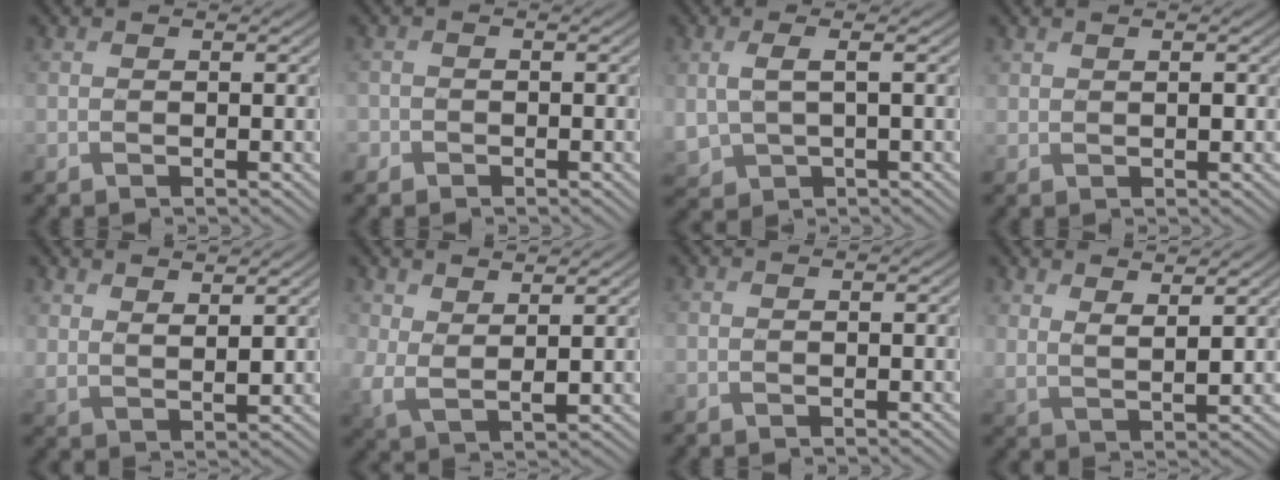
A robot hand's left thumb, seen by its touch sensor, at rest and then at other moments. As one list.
[{"total": 1.4, "force": [-0.8, 1.2, 0.0], "torque": [0.009, -0.002, -0.020]}, {"total": 4.3, "force": [0.7, 2.3, 3.6], "torque": [-0.091, -0.005, 0.019]}, {"total": 1.2, "force": [0.7, 0.8, 0.6], "torque": [-0.014, -0.003, 0.018]}, {"total": 4.1, "force": [3.2, 1.4, 2.2], "torque": [-0.050, -0.007, 0.067]}, {"total": 5.0, "force": [2.9, 2.4, 3.4], "torque": [-0.086, -0.008, 0.053]}, {"total": 0.0}, {"total": 4.5, "force": [3.6, 1.0, 2.5], "torque": [-0.050, -0.013, 0.071]}]